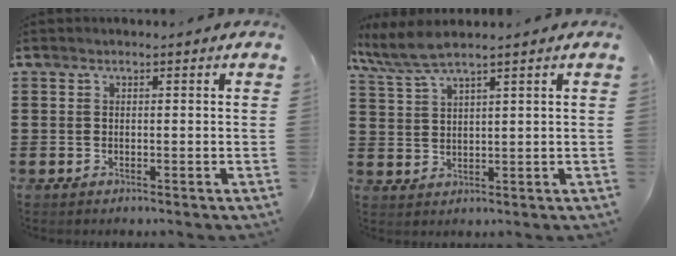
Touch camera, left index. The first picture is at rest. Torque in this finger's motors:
{"motor_torque": [0.14, -0.18, 0.10, 0.13]}